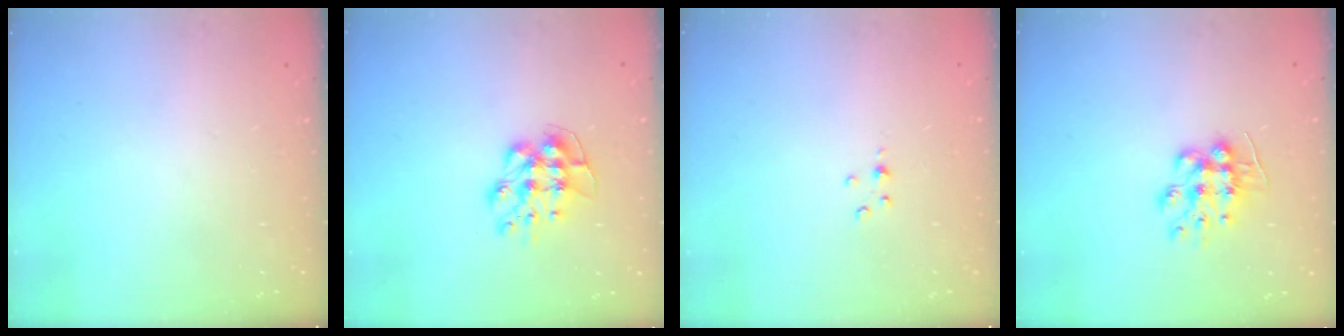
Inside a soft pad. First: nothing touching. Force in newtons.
{"total": 9.2, "press": 9.2, "slide": 0.9}
{"total": 2.2, "press": 2.2, "slide": 0.4}
{"total": 9.1, "press": 9.1, "slide": 0.2}